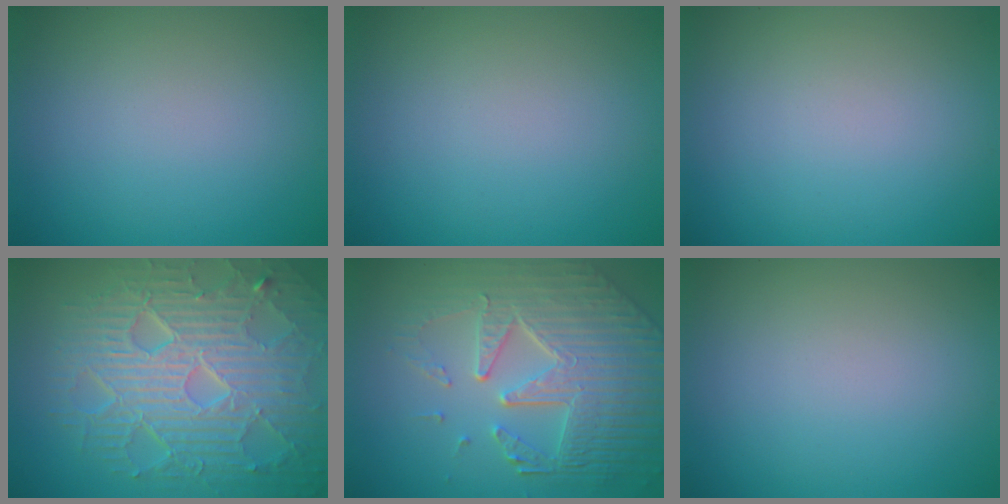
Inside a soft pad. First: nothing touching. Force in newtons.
{"total": 0.0}
{"total": 0.0}
{"total": 10.5, "press": 6.8, "slide": 8.0}
{"total": 8.6, "press": 5.9, "slide": 6.3}
{"total": 0.0}